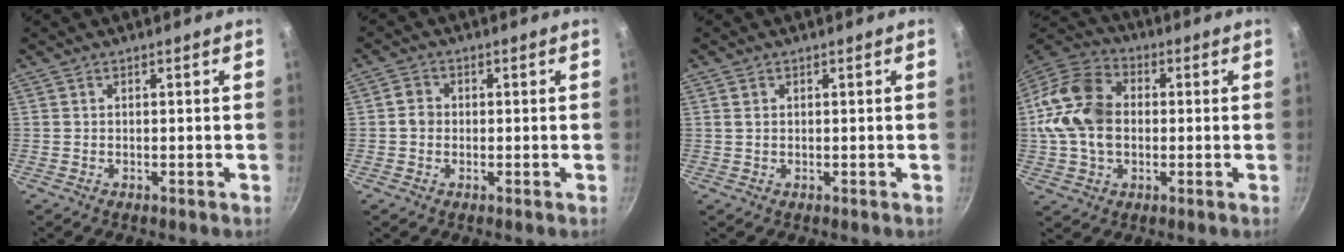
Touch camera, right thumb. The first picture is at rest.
{"total": 2.7, "force": [-0.2, 2.4, 1.2], "torque": [-0.009, 0.011, -0.009]}
{"total": 1.1, "force": [0.4, 0.9, 0.6], "torque": [-0.011, 0.002, 0.005]}
{"total": 15.7, "force": [0.1, 11.4, 10.8], "torque": [-0.192, 0.026, -0.013]}